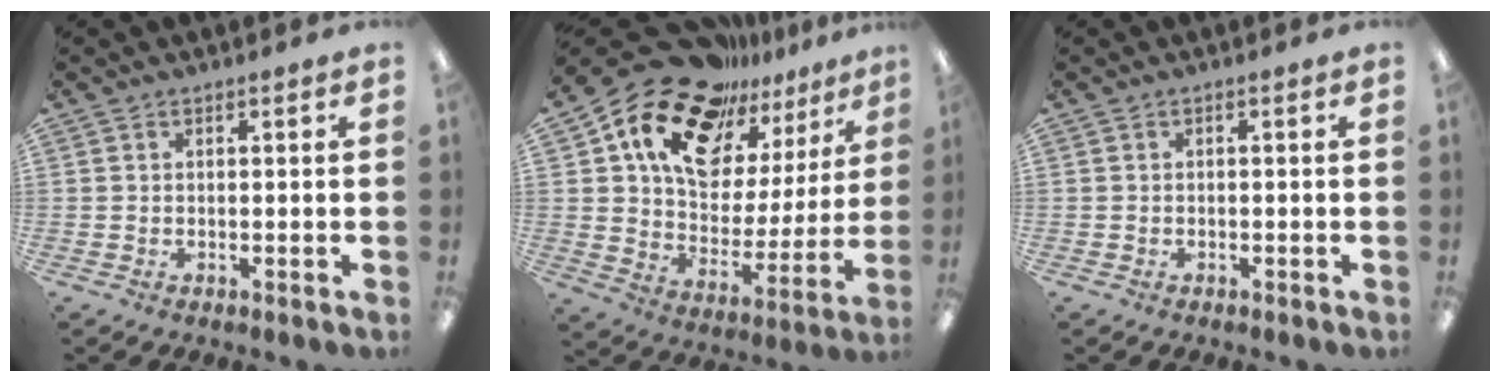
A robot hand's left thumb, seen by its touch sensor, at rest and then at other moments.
{"total": 19.8, "force": [14.6, 10.6, 8.1], "torque": [-0.155, -0.107, 0.258]}
{"total": 0.0}